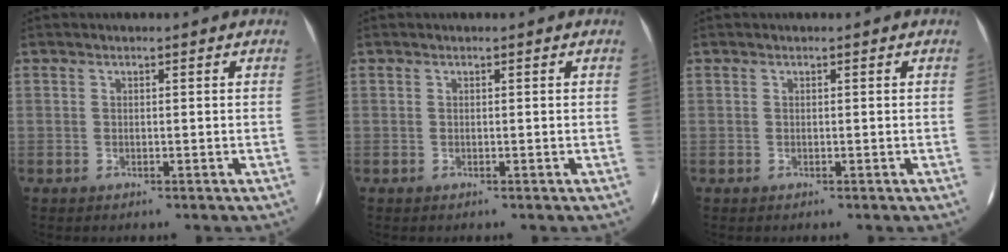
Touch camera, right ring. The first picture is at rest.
{"total": 0.0}
{"total": 0.0}